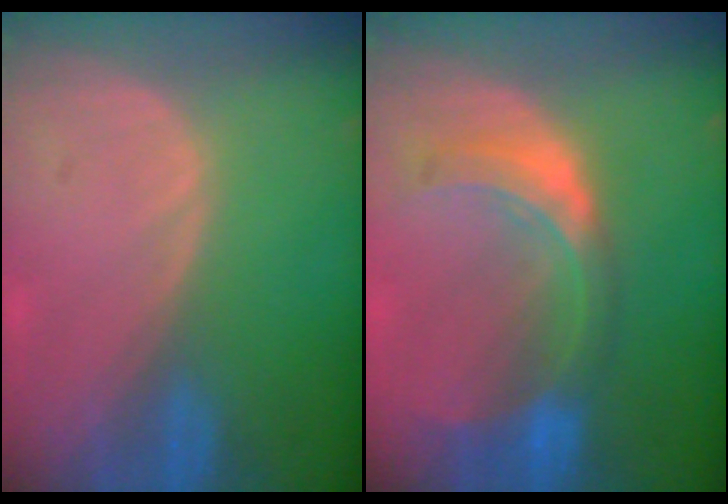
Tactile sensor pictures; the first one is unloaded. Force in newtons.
{"total": 8.2, "press": 7.3, "slide": 3.8}